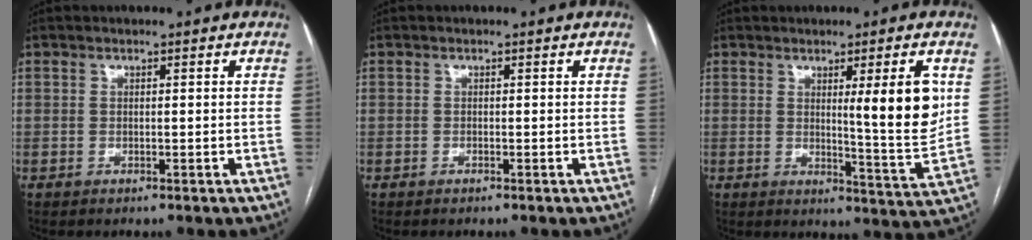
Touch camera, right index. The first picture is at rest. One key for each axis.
{"total": 0.0}
{"total": 9.5, "fx": 2.5, "fy": 0.2, "fz": 9.2, "tx": -0.122, "ty": -0.023, "tz": 0.033}